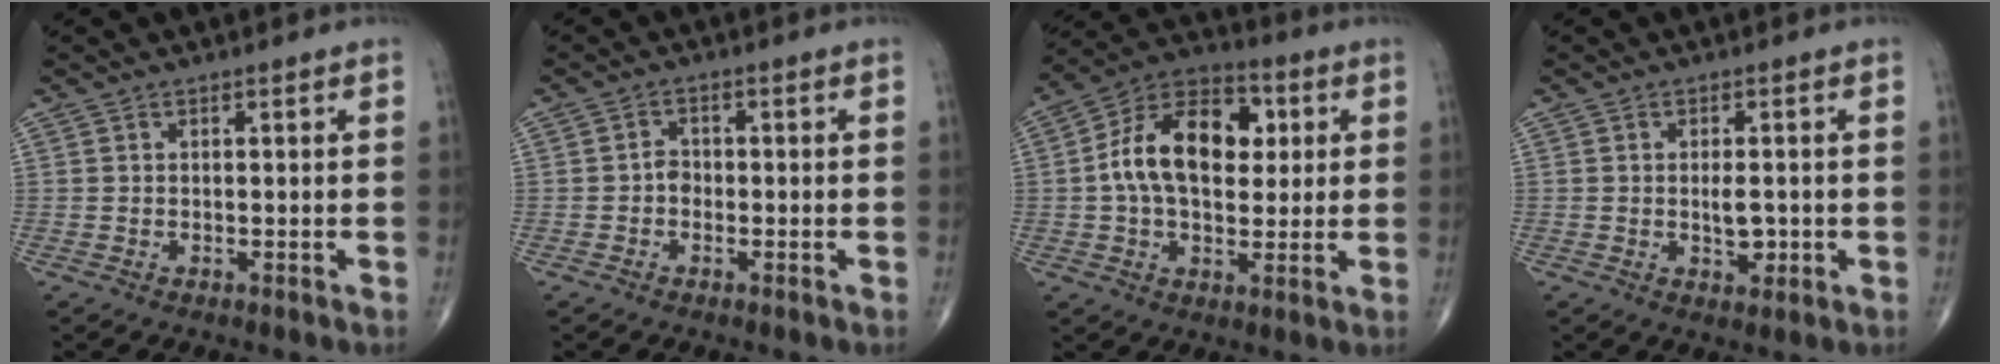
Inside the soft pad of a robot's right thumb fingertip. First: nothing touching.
{"total": 2.0, "force": [-0.6, 1.5, 1.0], "torque": [-0.004, 0.007, -0.017]}
{"total": 16.8, "force": [2.4, 10.5, 12.9], "torque": [-0.191, 0.019, 0.031]}
{"total": 6.4, "force": [-0.3, 2.4, 5.9], "torque": [-0.097, -0.015, -0.001]}